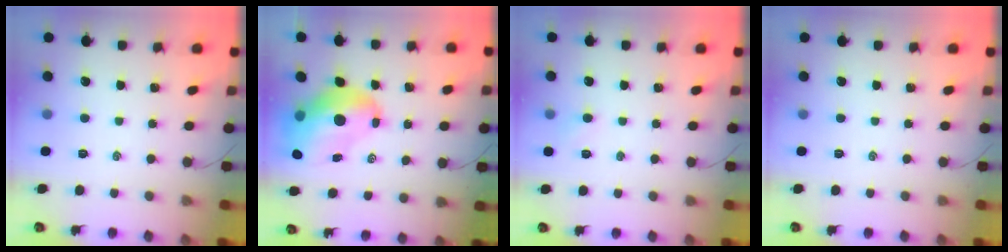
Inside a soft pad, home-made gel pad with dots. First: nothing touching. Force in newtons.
{"total": 15.1, "press": 14.5, "slide": 3.9}
{"total": 2.2, "press": 2.1, "slide": 0.6}
{"total": 0.0}